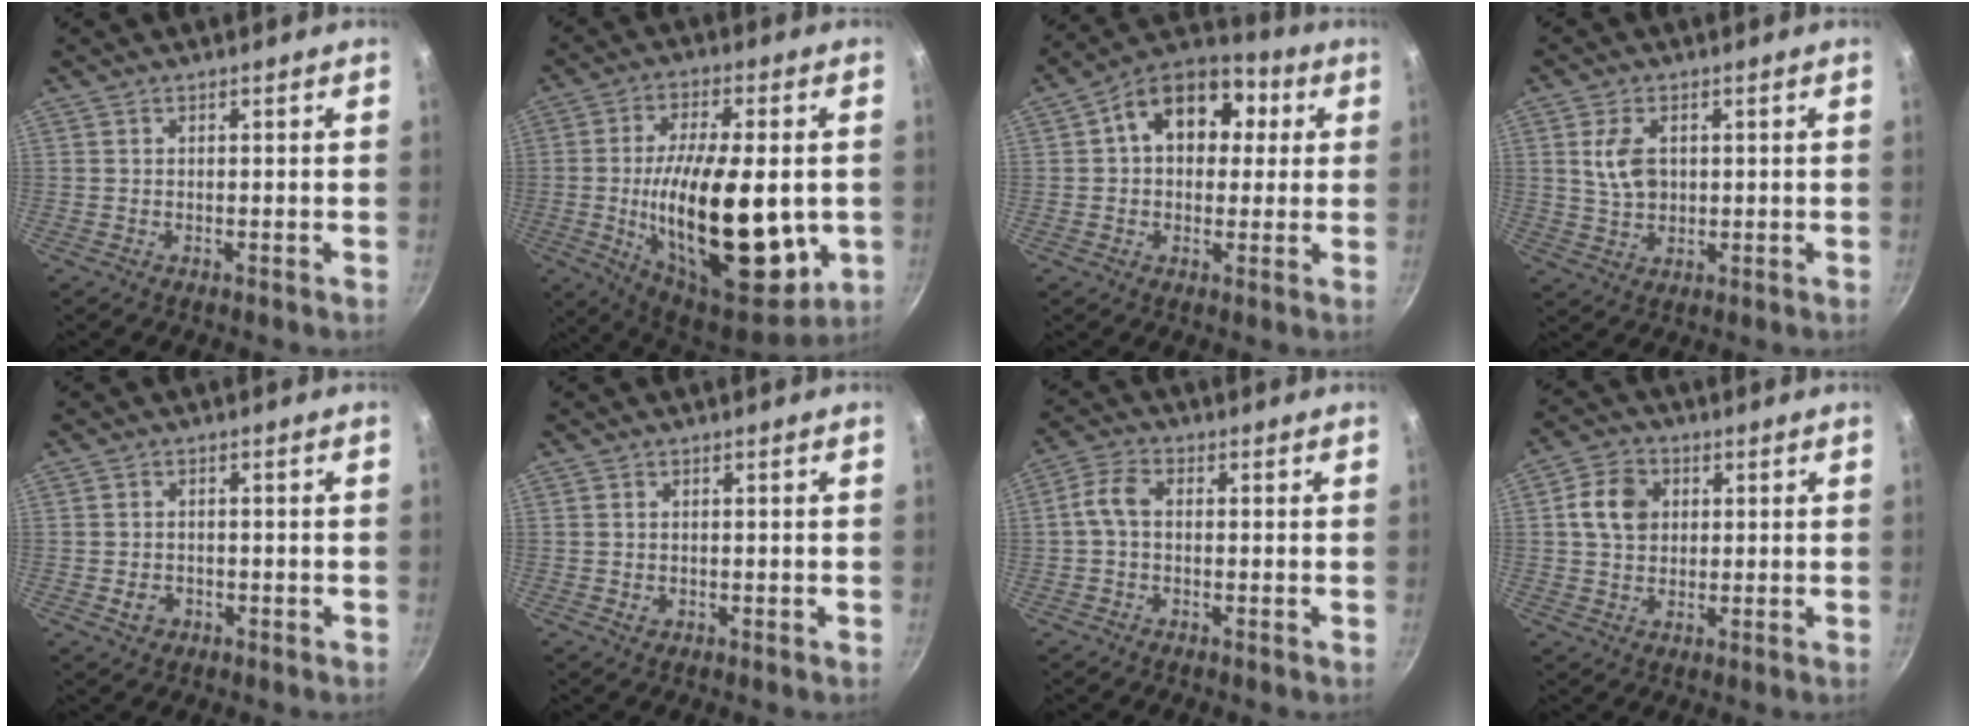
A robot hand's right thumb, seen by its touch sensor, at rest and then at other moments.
{"total": 27.4, "force": [-3.0, 11.9, 24.4], "torque": [-0.378, -0.004, -0.039]}
{"total": 15.2, "force": [3.4, 10.9, 10.0], "torque": [-0.115, 0.024, 0.033]}
{"total": 6.4, "force": [1.3, 4.3, 4.6], "torque": [-0.080, -0.005, 0.026]}
{"total": 2.9, "force": [-1.0, 2.3, 1.4], "torque": [-0.017, 0.010, -0.011]}
{"total": 1.0, "force": [-0.1, 0.8, 0.5], "torque": [-0.007, 0.001, -0.002]}
{"total": 4.7, "force": [-0.2, 3.1, 3.5], "torque": [-0.074, 0.021, -0.014]}
{"total": 7.6, "force": [1.5, 6.1, 4.3], "torque": [-0.061, 0.009, 0.018]}